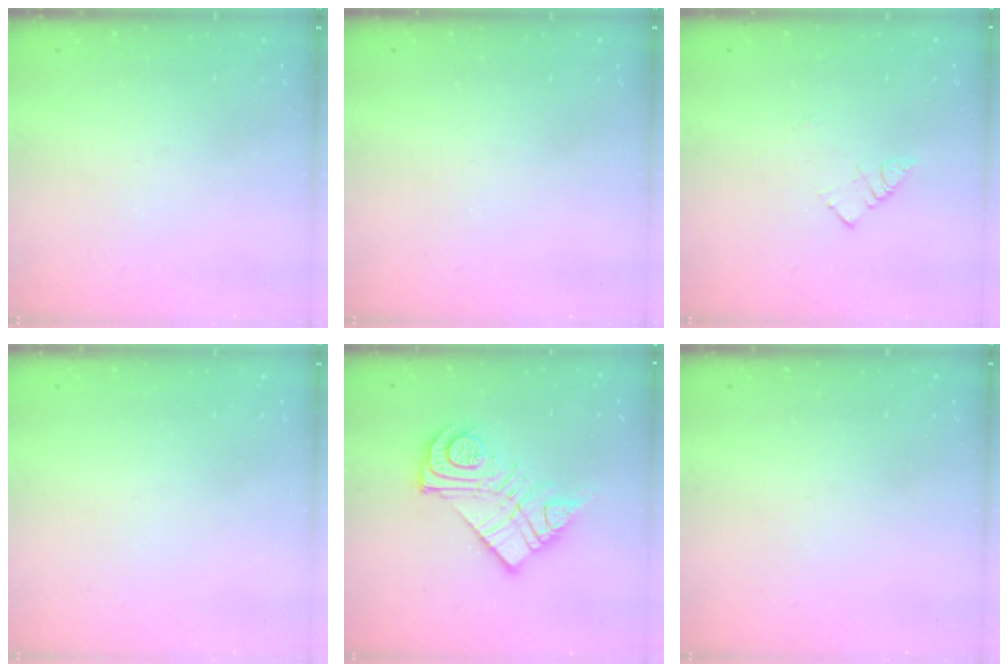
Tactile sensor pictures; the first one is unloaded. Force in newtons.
{"total": 0.0}
{"total": 3.9, "press": 3.8, "slide": 0.4}
{"total": 1.6, "press": 1.6, "slide": 0.1}
{"total": 15.8, "press": 15.7, "slide": 1.0}
{"total": 0.0}